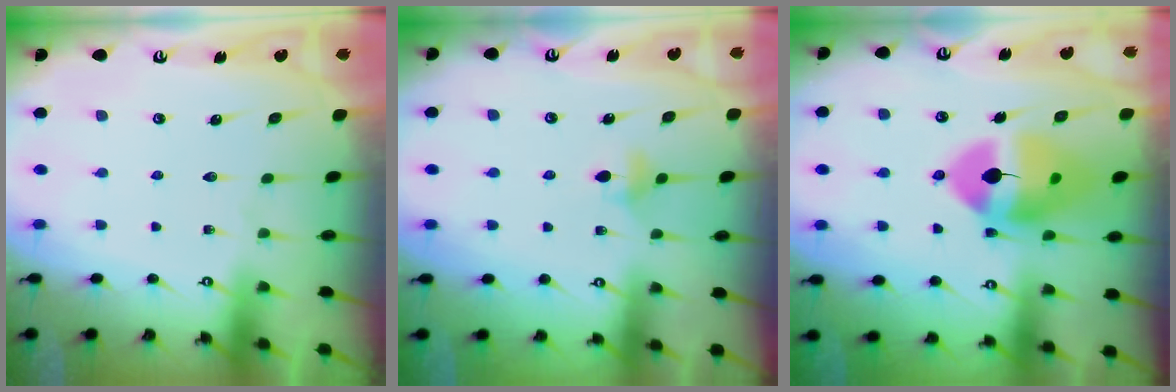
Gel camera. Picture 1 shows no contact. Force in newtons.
{"total": 4.3, "press": 4.2, "slide": 0.7}
{"total": 14.7, "press": 14.6, "slide": 2.1}